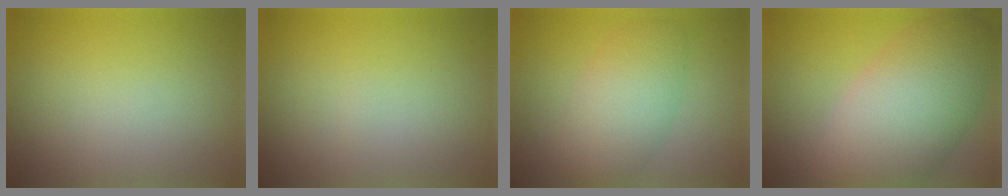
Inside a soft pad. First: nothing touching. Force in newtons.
{"total": 0.0}
{"total": 5.1, "press": 5.1, "slide": 0.2}
{"total": 11.1, "press": 11.1, "slide": 0.7}